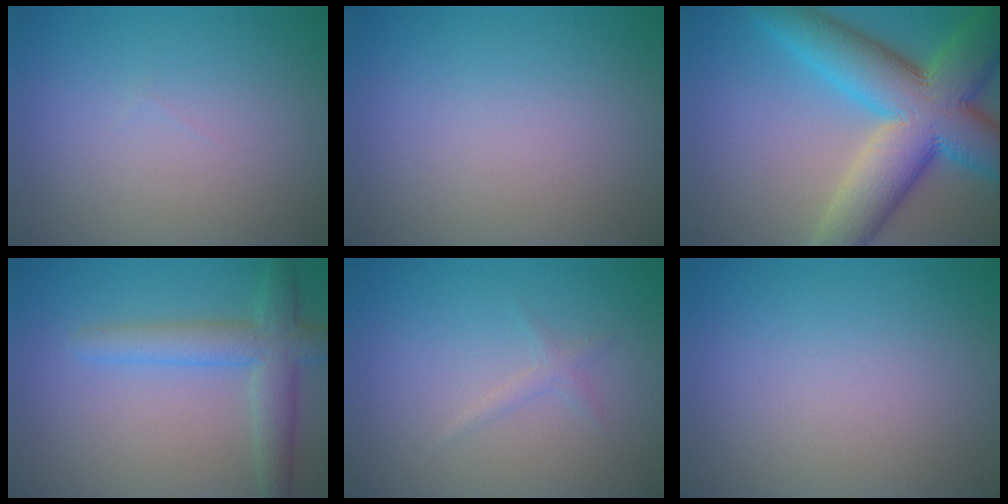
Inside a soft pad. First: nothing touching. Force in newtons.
{"total": 0.0}
{"total": 13.3, "press": 13.3, "slide": 0.4}
{"total": 4.4, "press": 4.4, "slide": 0.2}
{"total": 0.9, "press": 0.9, "slide": 0.1}
{"total": 0.0}